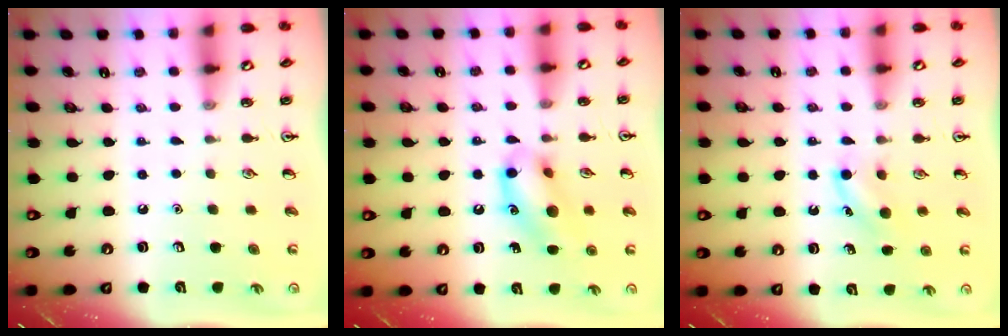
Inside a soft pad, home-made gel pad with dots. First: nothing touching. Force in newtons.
{"total": 12.7, "press": 12.6, "slide": 1.9}
{"total": 4.7, "press": 4.5, "slide": 1.6}